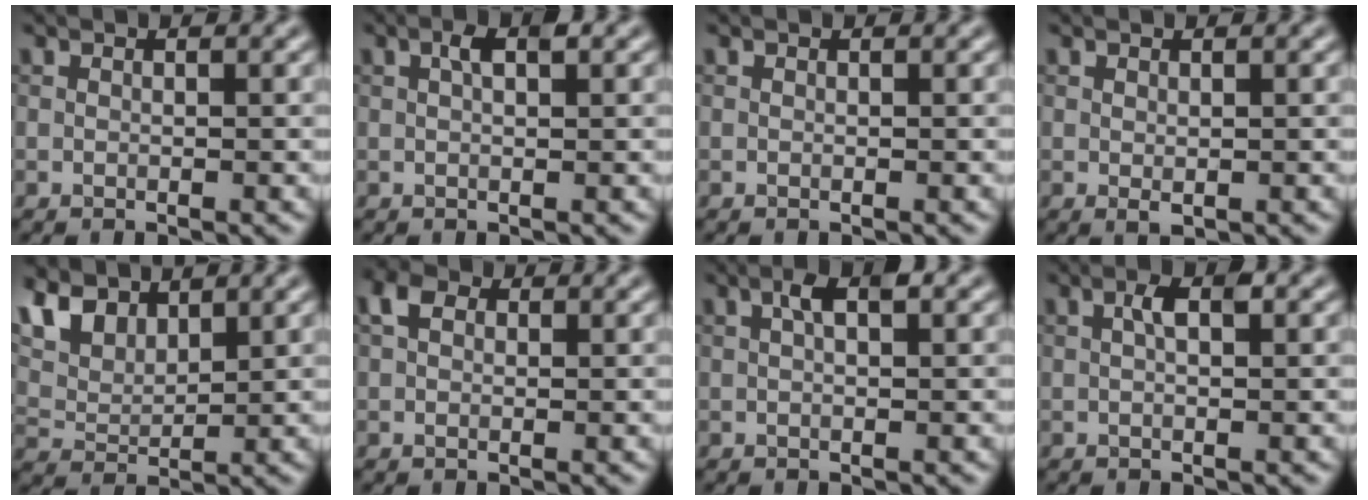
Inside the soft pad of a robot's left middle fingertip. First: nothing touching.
{"total": 1.9, "force": [0.6, 0.6, 1.6], "torque": [-0.030, 0.005, 0.009]}
{"total": 0.0}
{"total": 0.7, "force": [0.0, 0.4, 0.6], "torque": [-0.009, -0.002, 0.002]}
{"total": 5.7, "force": [4.1, 2.8, 3.0], "torque": [-0.073, 0.010, 0.073]}
{"total": 2.3, "force": [0.8, 1.6, 1.4], "torque": [-0.028, 0.007, 0.007]}
{"total": 2.2, "force": [0.7, 0.7, 1.9], "torque": [-0.033, 0.008, 0.009]}
{"total": 1.9, "force": [0.3, 0.6, 1.8], "torque": [-0.032, 0.006, 0.003]}